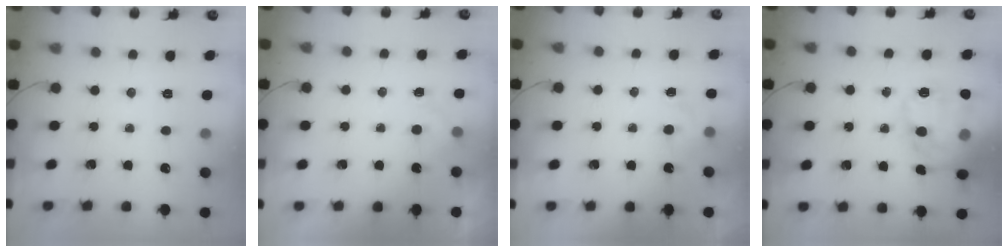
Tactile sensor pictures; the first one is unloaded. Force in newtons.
{"total": 1.3, "press": 0.7, "slide": 1.0}
{"total": 4.5, "press": 4.3, "slide": 1.4}
{"total": 19.5, "press": 19.4, "slide": 2.3}